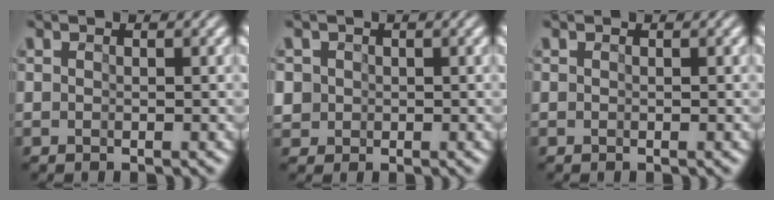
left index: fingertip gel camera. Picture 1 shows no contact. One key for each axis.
{"total": 4.5, "fx": 0.5, "fy": 4.3, "fz": 1.4, "tx": -0.055, "ty": 0.028, "tz": 0.000}
{"total": 0.0}